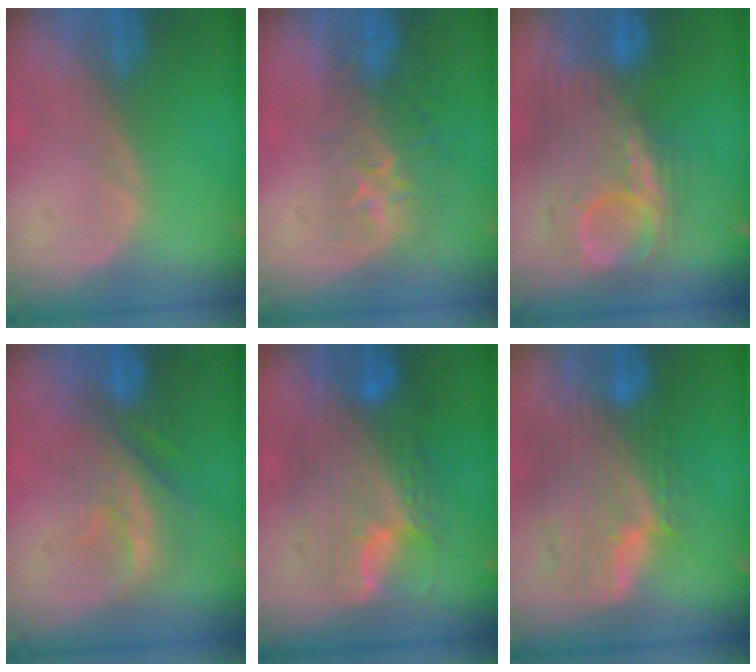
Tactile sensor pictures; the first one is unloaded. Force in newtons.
{"total": 8.8, "press": 7.1, "slide": 5.2}
{"total": 11.4, "press": 10.5, "slide": 4.6}
{"total": 8.1, "press": 7.3, "slide": 3.3}
{"total": 10.9, "press": 10.9, "slide": 0.8}
{"total": 11.8, "press": 10.1, "slide": 6.1}